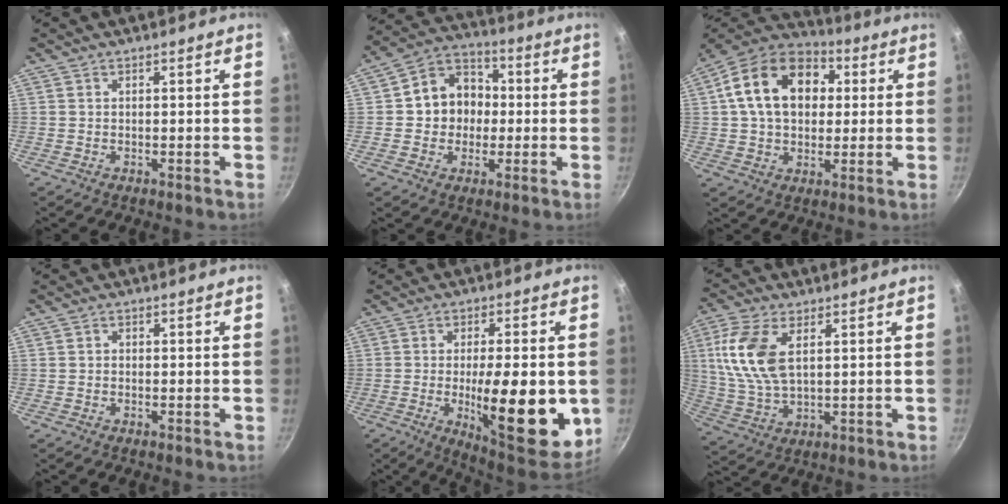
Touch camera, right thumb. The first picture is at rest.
{"total": 11.3, "force": [0.0, 9.9, 5.5], "torque": [-0.044, 0.026, -0.016]}
{"total": 18.9, "force": [4.0, 13.6, 12.5], "torque": [-0.192, 0.025, 0.053]}
{"total": 0.5, "force": [-0.2, 0.5, 0.1], "torque": [0.001, 0.003, -0.004]}
{"total": 19.7, "force": [-3.0, 6.2, 18.4], "torque": [-0.245, -0.011, -0.036]}
{"total": 12.7, "force": [3.4, 6.7, 10.2], "torque": [-0.209, -0.001, 0.071]}